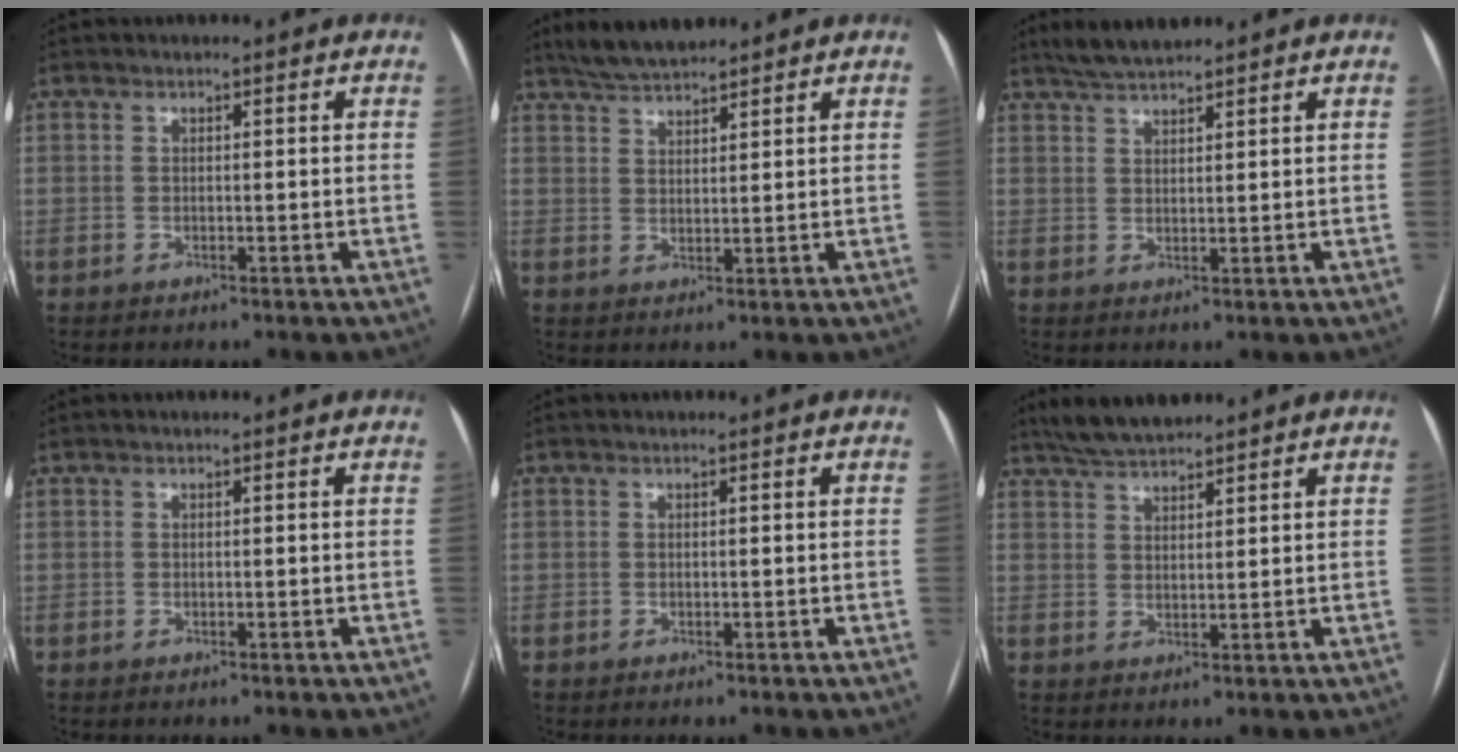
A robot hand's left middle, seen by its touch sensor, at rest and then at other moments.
{"total": 5.8, "force": [5.3, 0.6, 2.3], "torque": [-0.052, 0.016, 0.101]}
{"total": 4.6, "force": [4.2, 0.3, 2.0], "torque": [-0.045, 0.015, 0.081]}
{"total": 0.0}
{"total": 0.0}
{"total": 5.9, "force": [5.4, 0.7, 2.4], "torque": [-0.053, 0.016, 0.101]}